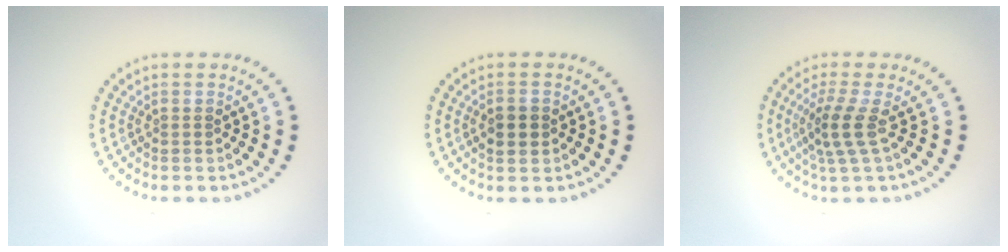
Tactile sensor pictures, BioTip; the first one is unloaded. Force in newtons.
{"total": 1.7, "press": 1.7, "slide": 0.1}
{"total": 2.8, "press": 2.2, "slide": 1.8}